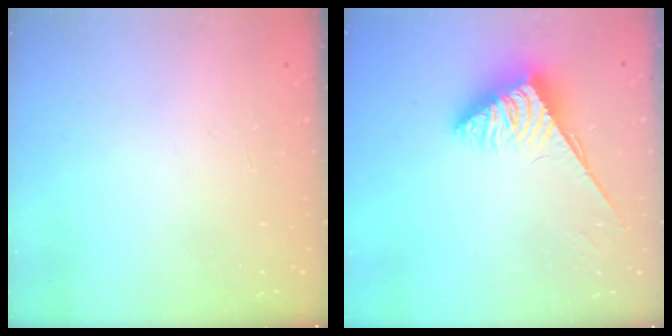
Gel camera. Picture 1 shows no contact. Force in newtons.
{"total": 3.7, "press": 3.7, "slide": 0.6}